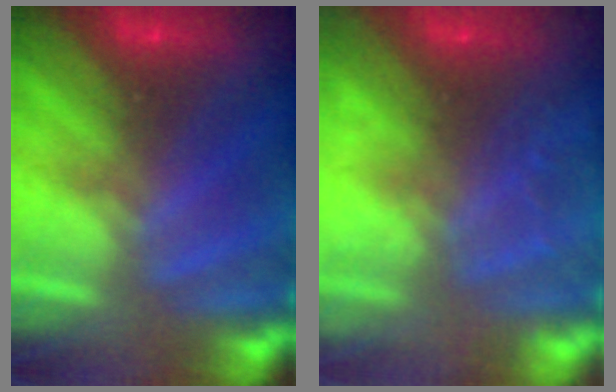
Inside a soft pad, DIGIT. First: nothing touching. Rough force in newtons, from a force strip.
{"total": 7.7}